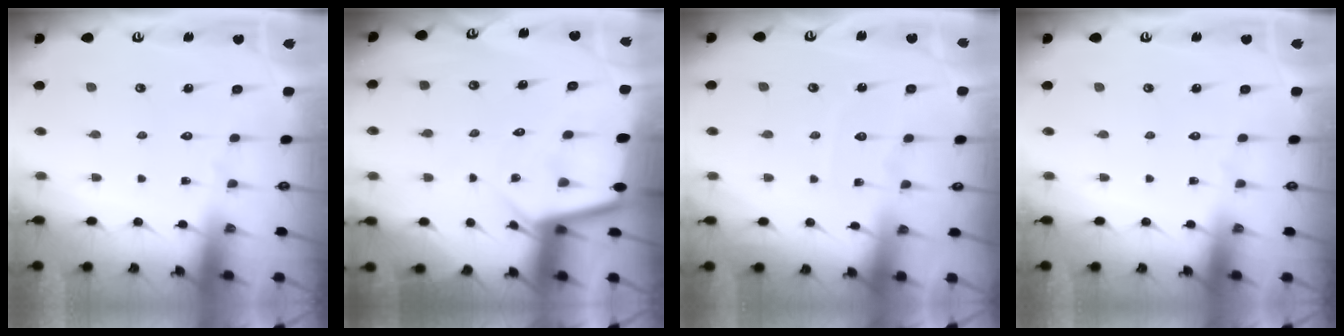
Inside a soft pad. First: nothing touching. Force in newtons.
{"total": 4.9, "press": 4.9, "slide": 0.6}
{"total": 4.6, "press": 4.6, "slide": 0.6}
{"total": 0.0}